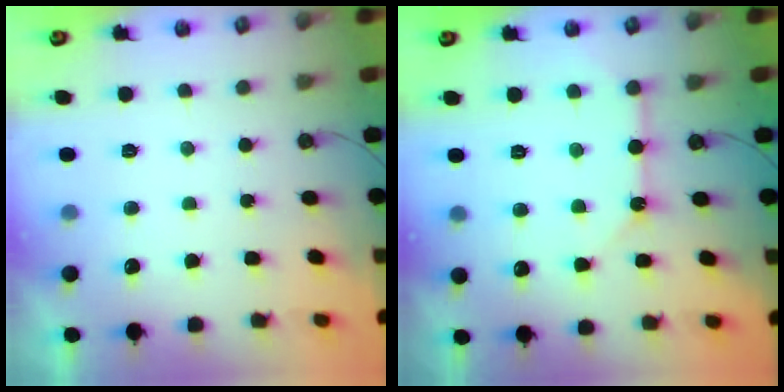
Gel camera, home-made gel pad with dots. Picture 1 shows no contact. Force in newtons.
{"total": 8.2, "press": 8.2, "slide": 0.7}